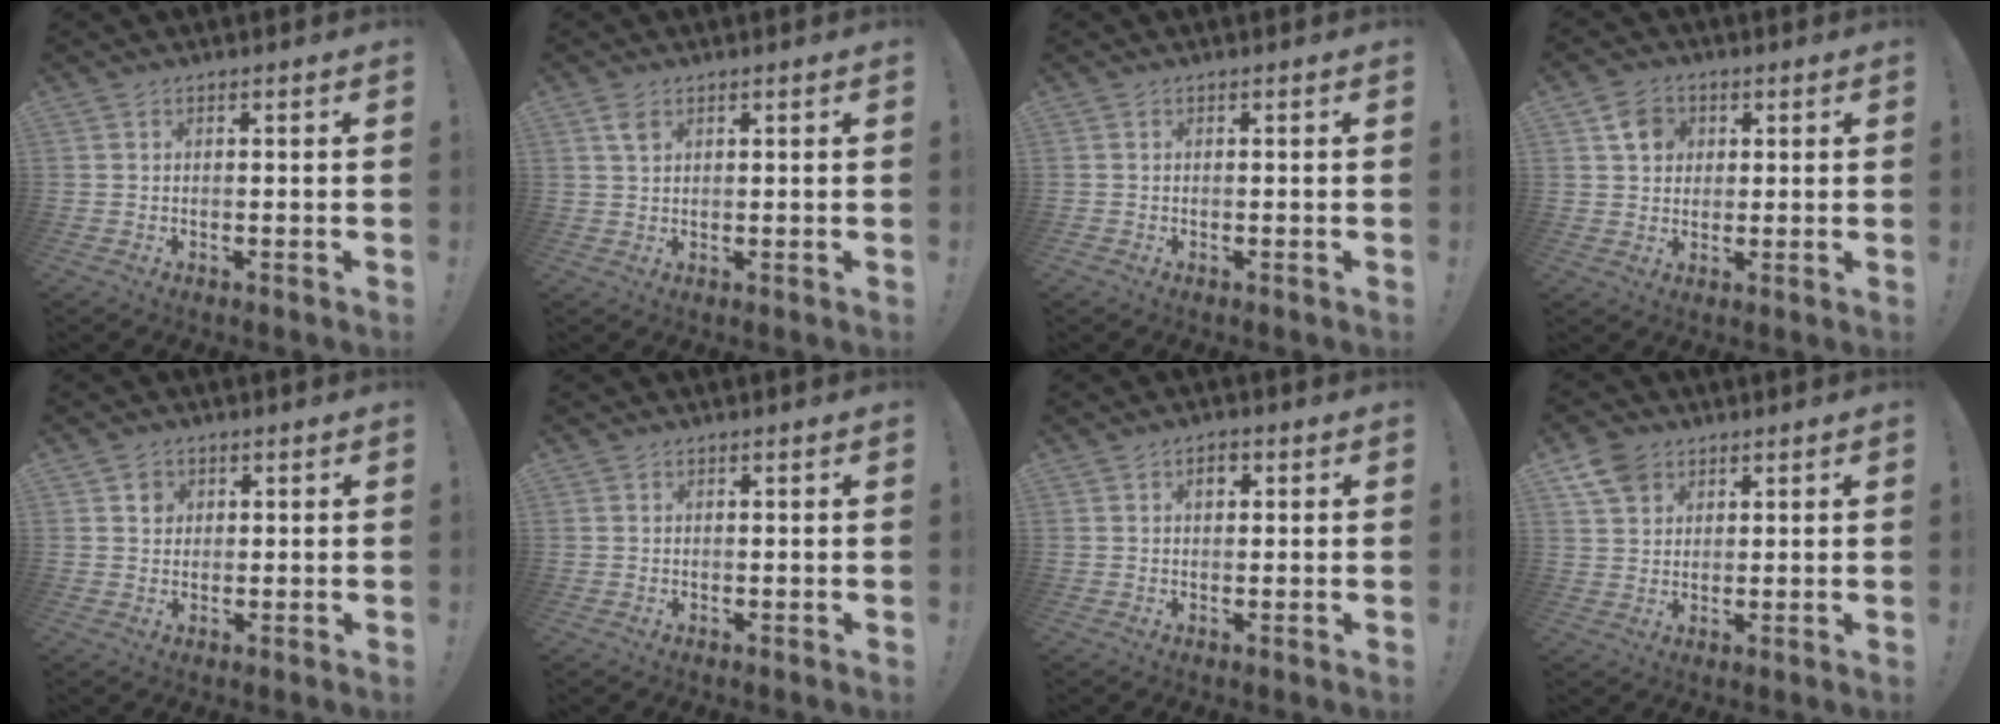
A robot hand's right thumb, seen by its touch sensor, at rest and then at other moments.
{"total": 2.6, "force": [1.4, 1.6, 1.4], "torque": [-0.021, -0.004, 0.025]}
{"total": 0.8, "force": [-0.6, 0.2, -0.5], "torque": [0.006, 0.002, -0.010]}
{"total": 6.8, "force": [2.6, 6.0, 1.9], "torque": [-0.019, -0.007, 0.051]}
{"total": 3.0, "force": [0.9, 2.9, 0.1], "torque": [0.009, -0.004, 0.013]}
{"total": 1.5, "force": [0.6, 1.3, 0.0], "torque": [0.012, -0.009, 0.008]}
{"total": 2.8, "force": [0.8, 1.8, 1.9], "torque": [-0.019, 0.000, 0.009]}
{"total": 7.4, "force": [4.4, 5.3, 2.7], "torque": [-0.047, -0.018, 0.086]}